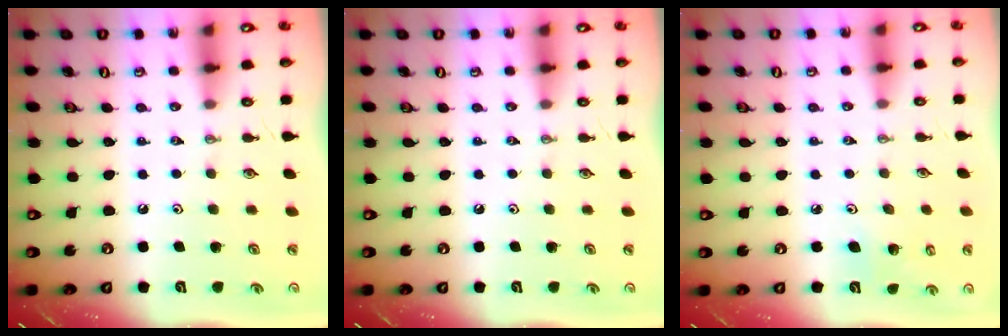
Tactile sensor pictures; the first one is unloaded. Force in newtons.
{"total": 0.0}
{"total": 6.1, "press": 5.9, "slide": 1.5}